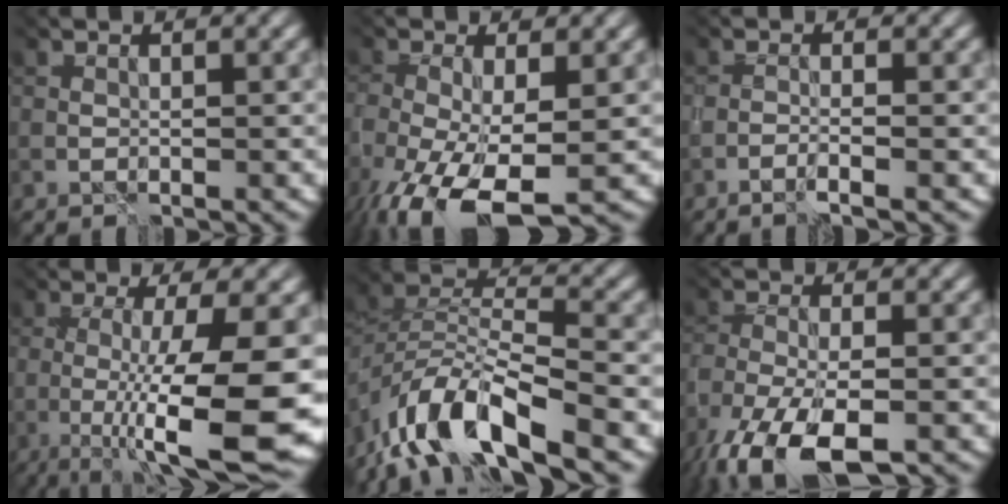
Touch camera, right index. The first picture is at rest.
{"total": 10.2, "force": [-4.7, 5.1, 7.6], "torque": [-0.162, -0.051, -0.067]}
{"total": 1.5, "force": [-1.2, -0.7, 0.6], "torque": [-0.016, 0.001, -0.028]}
{"total": 10.9, "force": [-2.9, 2.1, 10.3], "torque": [-0.160, -0.021, -0.041]}
{"total": 9.1, "force": [-6.7, 2.8, 5.4], "torque": [-0.098, 0.000, -0.140]}
{"total": 9.5, "force": [-6.1, 4.0, 6.2], "torque": [-0.139, -0.030, -0.110]}